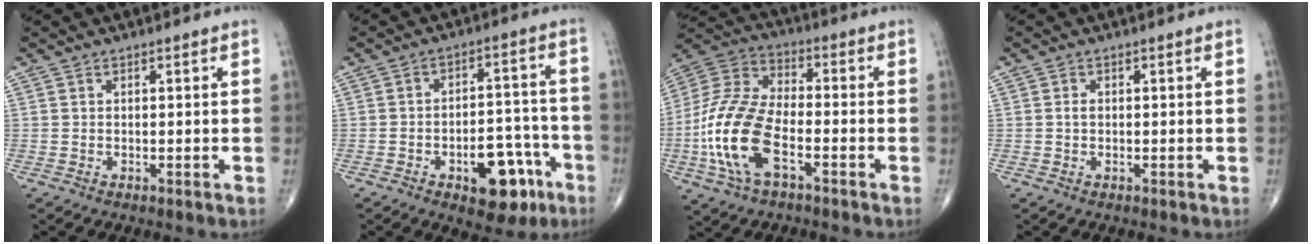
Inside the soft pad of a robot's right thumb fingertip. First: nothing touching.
{"total": 12.6, "force": [-5.9, 6.6, 8.9], "torque": [-0.085, 0.049, -0.073]}
{"total": 17.0, "force": [-5.3, 8.2, 13.8], "torque": [-0.297, 0.027, -0.104]}
{"total": 0.8, "force": [0.0, 0.5, 0.6], "torque": [-0.008, 0.001, 0.000]}